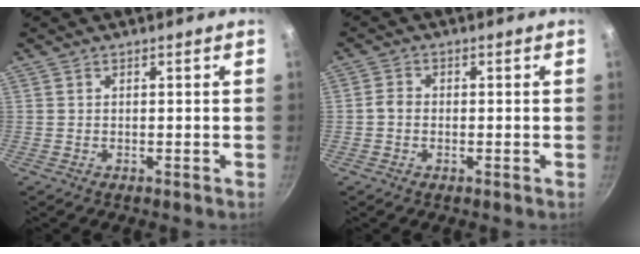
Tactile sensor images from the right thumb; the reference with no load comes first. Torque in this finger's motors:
{"motor_torque": [0.67, 0.42, -0.16, -0.07, 0.00]}